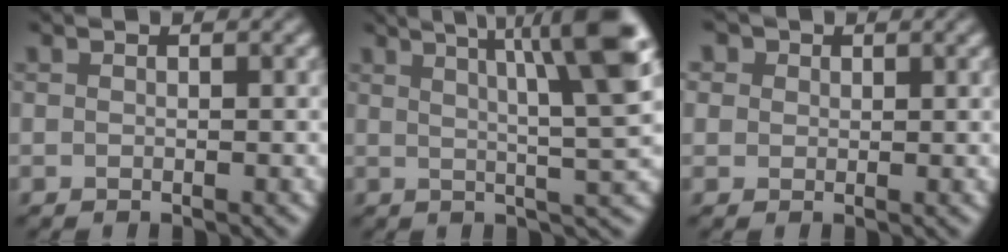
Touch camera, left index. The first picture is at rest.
{"total": 10.1, "force": [4.1, 2.1, 9.0], "torque": [-0.100, 0.027, 0.053]}
{"total": 3.2, "force": [1.7, 2.3, 1.3], "torque": [-0.033, 0.013, 0.016]}